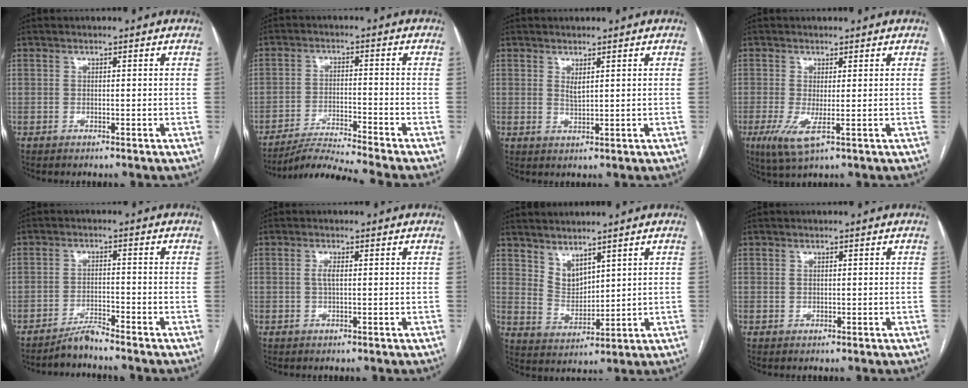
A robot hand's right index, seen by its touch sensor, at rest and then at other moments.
{"total": 7.9, "force": [-7.3, -2.7, 1.6], "torque": [-0.022, -0.021, -0.130]}
{"total": 1.6, "force": [0.8, 0.3, 1.3], "torque": [-0.029, -0.007, 0.019]}
{"total": 4.7, "force": [-1.2, 0.7, 4.5], "torque": [-0.096, -0.018, -0.015]}
{"total": 3.0, "force": [-2.8, -0.5, 0.6], "torque": [-0.011, -0.016, -0.054]}
{"total": 1.7, "force": [0.2, 0.4, 1.6], "torque": [-0.037, 0.001, 0.004]}
{"total": 5.5, "force": [4.4, 2.3, 2.3], "torque": [-0.049, -0.005, 0.100]}
{"total": 0.8, "force": [0.2, 0.6, 0.5], "torque": [-0.013, 0.000, 0.006]}